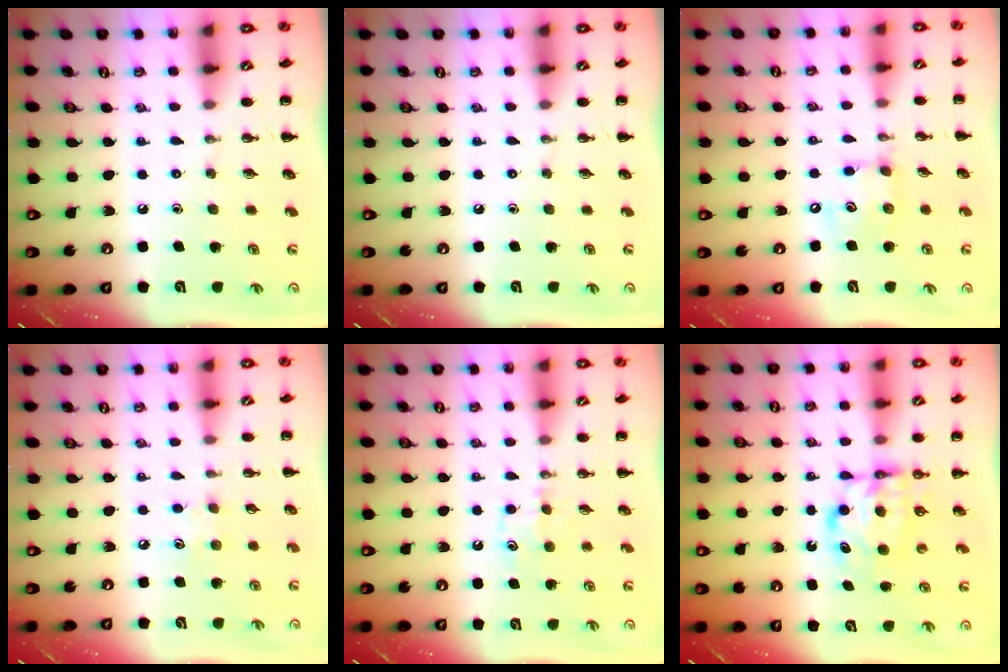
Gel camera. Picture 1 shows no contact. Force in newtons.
{"total": 0.0}
{"total": 8.9, "press": 8.9, "slide": 0.9}
{"total": 4.8, "press": 4.7, "slide": 1.2}
{"total": 5.6, "press": 5.3, "slide": 1.7}
{"total": 6.4, "press": 6.4, "slide": 0.3}